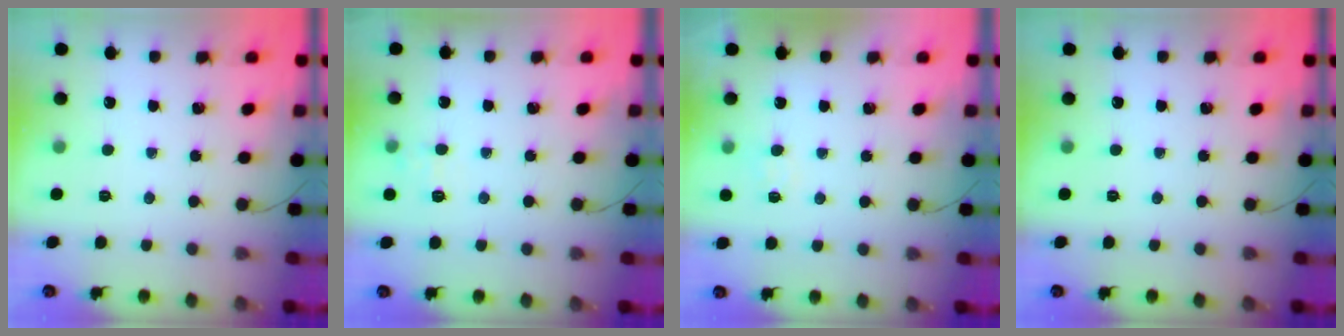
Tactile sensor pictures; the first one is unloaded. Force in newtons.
{"total": 5.8, "press": 5.6, "slide": 1.5}
{"total": 4.9, "press": 4.7, "slide": 1.3}
{"total": 0.0}